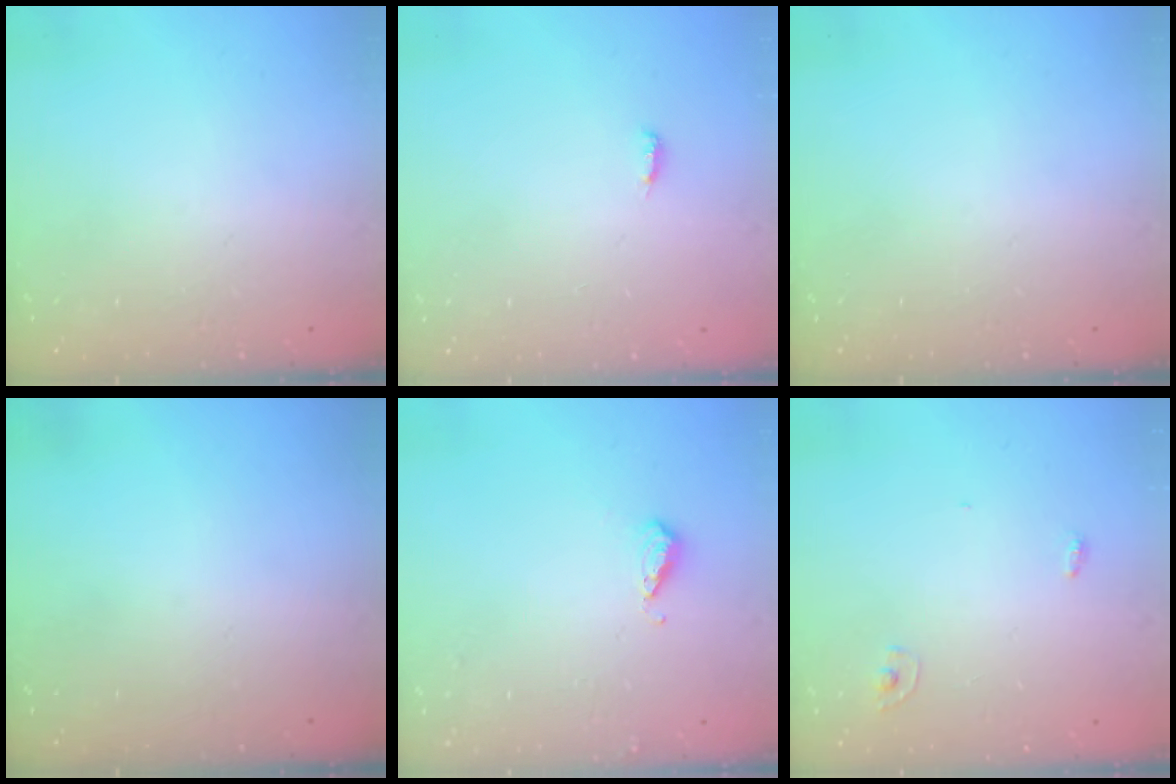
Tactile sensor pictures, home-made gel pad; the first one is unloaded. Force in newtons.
{"total": 4.3, "press": 4.1, "slide": 1.3}
{"total": 0.0}
{"total": 0.0}
{"total": 5.0, "press": 4.8, "slide": 1.3}
{"total": 2.8, "press": 2.8, "slide": 0.1}